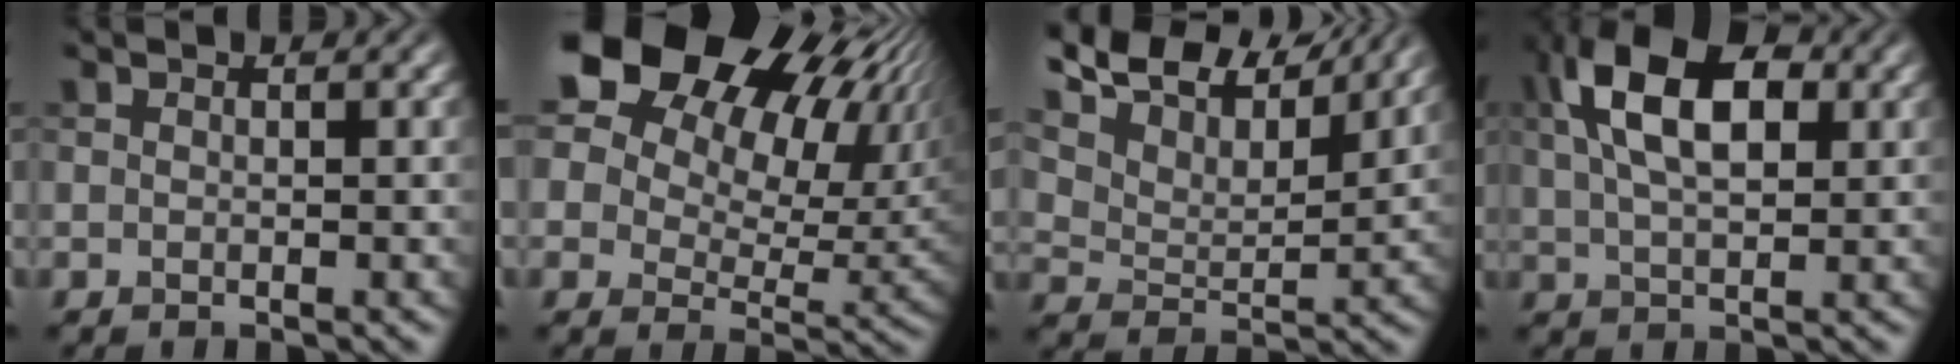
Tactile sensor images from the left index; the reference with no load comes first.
{"total": 22.0, "force": [11.6, 13.8, 12.6], "torque": [-0.243, 0.065, 0.198]}
{"total": 10.4, "force": [9.0, 2.9, 4.3], "torque": [-0.099, 0.011, 0.135]}
{"total": 9.9, "force": [3.3, 5.3, 7.7], "torque": [-0.137, 0.024, 0.044]}